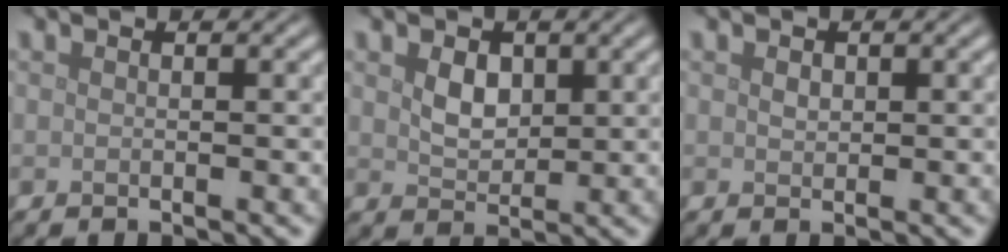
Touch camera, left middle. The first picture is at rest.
{"total": 2.4, "force": [0.9, 1.6, 1.4], "torque": [-0.032, -0.003, 0.019]}
{"total": 0.7, "force": [0.3, 0.5, 0.4], "torque": [-0.011, -0.002, 0.007]}